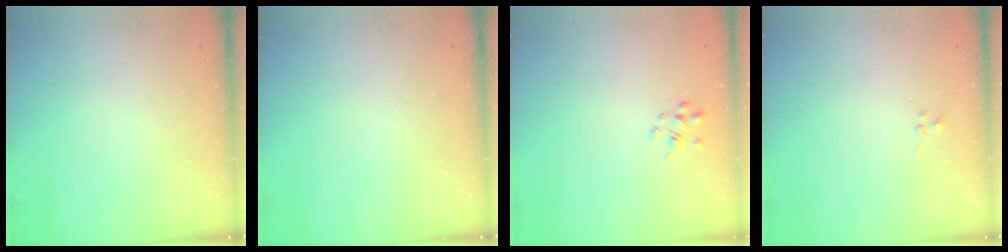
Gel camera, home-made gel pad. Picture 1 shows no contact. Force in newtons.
{"total": 0.0}
{"total": 1.7, "press": 1.5, "slide": 0.7}
{"total": 0.8, "press": 0.8, "slide": 0.3}